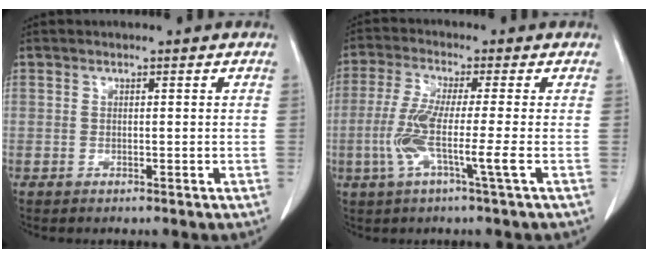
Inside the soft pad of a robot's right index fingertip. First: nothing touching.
{"total": 7.6, "force": [-1.9, -0.6, 7.4], "torque": [-0.154, -0.011, -0.043]}